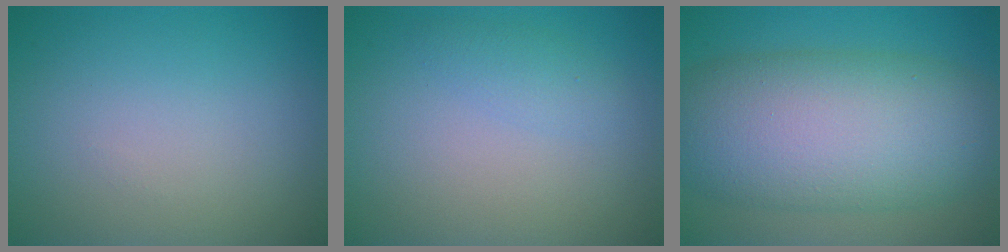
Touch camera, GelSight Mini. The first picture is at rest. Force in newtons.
{"total": 1.3, "press": 1.3, "slide": 0.1}
{"total": 12.0, "press": 12.0, "slide": 0.3}